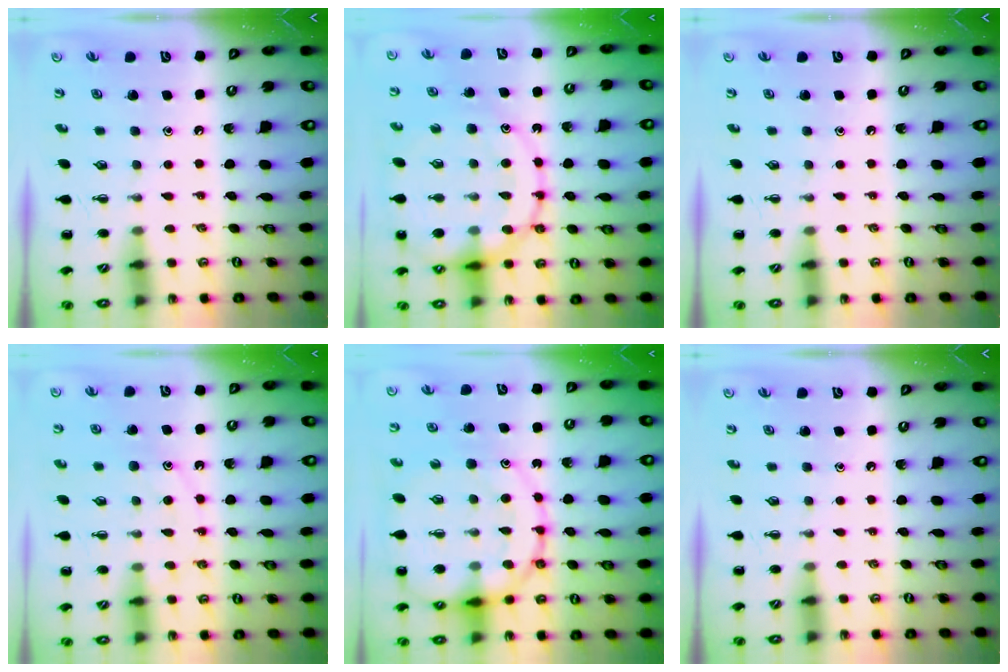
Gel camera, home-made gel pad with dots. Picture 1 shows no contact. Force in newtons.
{"total": 21.0, "press": 20.8, "slide": 2.9}
{"total": 0.0}
{"total": 11.1, "press": 11.1, "slide": 0.5}
{"total": 20.7, "press": 20.5, "slide": 2.6}
{"total": 0.0}